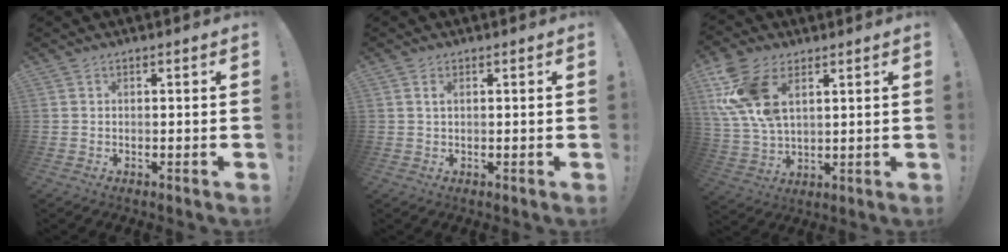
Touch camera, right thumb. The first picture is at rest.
{"total": 1.2, "force": [0.6, 0.4, 1.0], "torque": [-0.013, -0.001, 0.008]}
{"total": 15.1, "force": [6.4, 8.9, 10.4], "torque": [-0.212, -0.020, 0.123]}